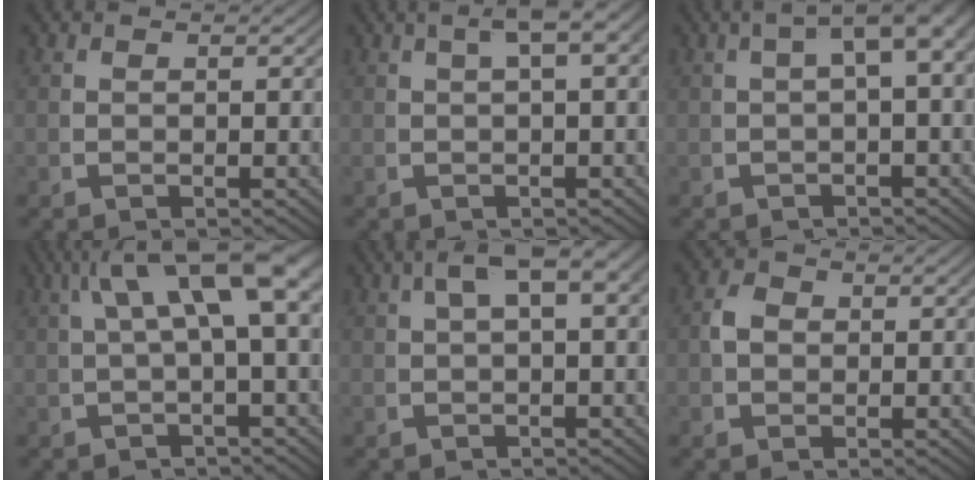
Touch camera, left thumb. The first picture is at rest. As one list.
[{"total": 4.8, "force": [1.9, 1.5, 4.2], "torque": [-0.056, 0.026, 0.023]}, {"total": 5.6, "force": [1.4, 2.3, 4.8], "torque": [-0.063, 0.024, 0.011]}, {"total": 6.0, "force": [1.7, 1.8, 5.5], "torque": [-0.087, 0.016, 0.021]}, {"total": 6.2, "force": [2.1, 2.4, 5.3], "torque": [-0.077, 0.026, 0.028]}, {"total": 2.1, "force": [0.3, 1.6, 1.3], "torque": [-0.027, -0.004, 0.005]}]